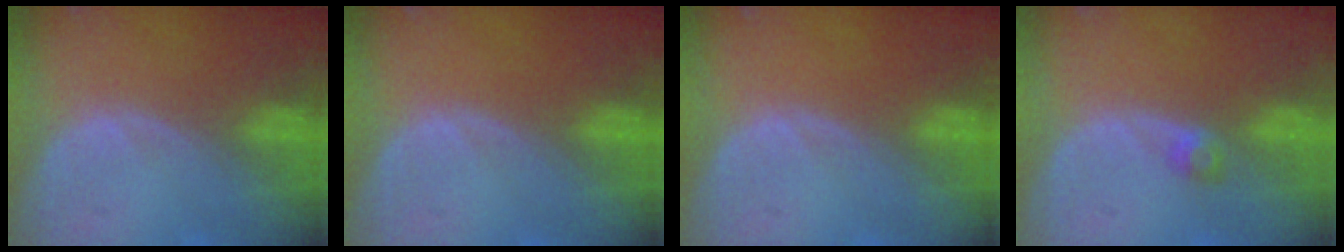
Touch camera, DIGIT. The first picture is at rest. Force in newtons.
{"total": 0.0}
{"total": 0.0}
{"total": 2.0, "press": 1.7, "slide": 1.1}